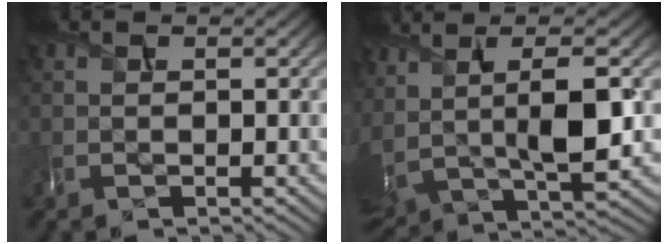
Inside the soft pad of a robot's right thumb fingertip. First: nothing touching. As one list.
[{"total": 10.3, "force": [2.5, 4.2, 9.0], "torque": [-0.201, 0.001, 0.055]}]